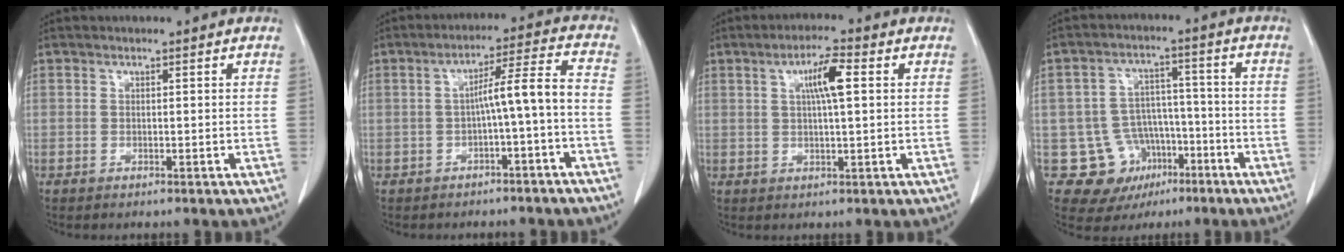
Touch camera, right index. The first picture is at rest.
{"total": 6.9, "force": [-1.8, -0.4, 6.6], "torque": [-0.101, 0.027, -0.023]}
{"total": 5.6, "force": [1.5, 0.6, 5.3], "torque": [-0.094, 0.006, 0.026]}
{"total": 10.1, "force": [-4.0, 9.1, 2.1], "torque": [-0.030, 0.036, -0.048]}